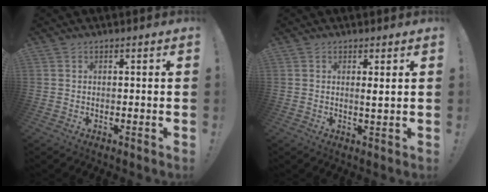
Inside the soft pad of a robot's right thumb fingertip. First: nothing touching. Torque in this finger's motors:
{"motor_torque": [-0.08, 0.16, 0.06, 0.22, 0.02]}